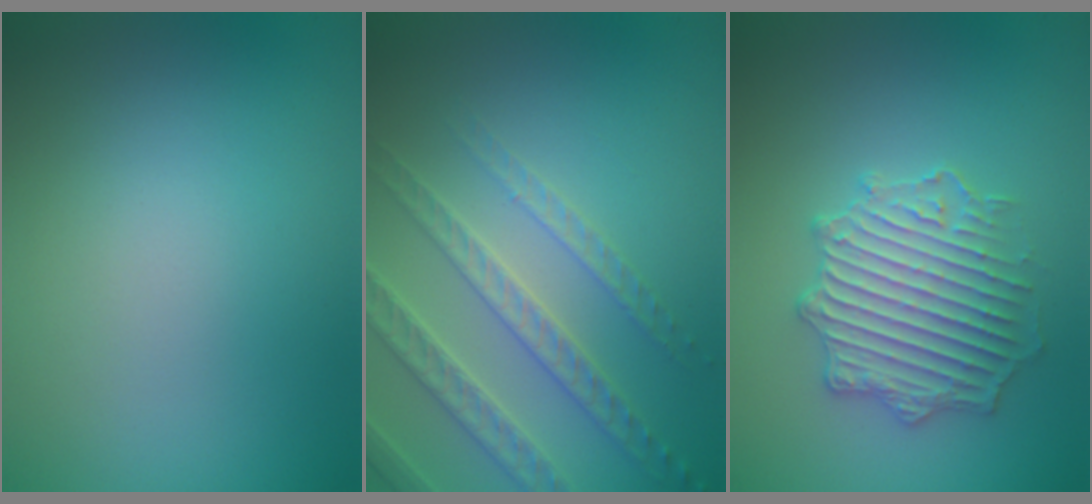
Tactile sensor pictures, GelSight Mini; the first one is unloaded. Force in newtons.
{"total": 3.9, "press": 3.8, "slide": 1.1}
{"total": 4.0, "press": 4.0, "slide": 0.3}